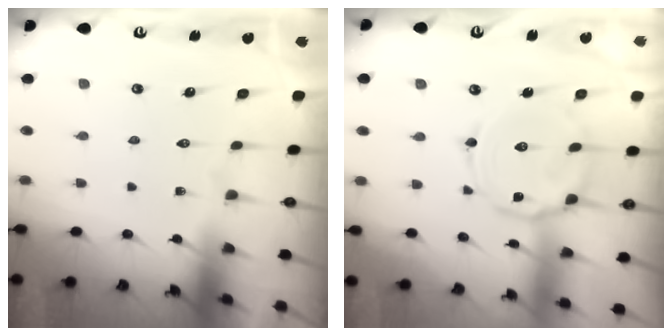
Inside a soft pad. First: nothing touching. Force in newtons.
{"total": 9.5, "press": 9.5, "slide": 0.7}